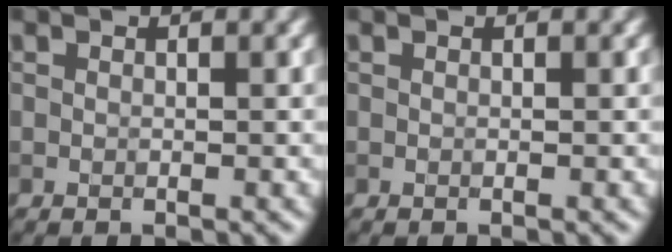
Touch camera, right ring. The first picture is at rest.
{"total": 0.0}